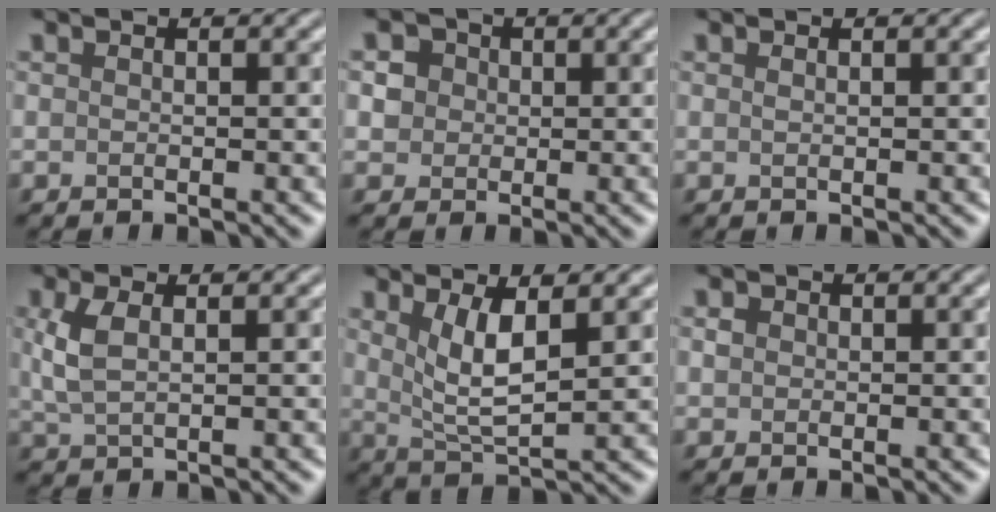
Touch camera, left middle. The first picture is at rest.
{"total": 3.6, "force": [1.2, 3.1, 1.5], "torque": [-0.020, 0.014, 0.011]}
{"total": 0.0}
{"total": 3.0, "force": [0.9, 1.5, 2.4], "torque": [-0.061, 0.003, 0.020]}
{"total": 4.0, "force": [1.4, 1.2, 3.6], "torque": [-0.073, -0.011, 0.031]}
{"total": 0.8, "force": [0.1, 0.7, 0.2], "torque": [-0.003, 0.002, 0.000]}